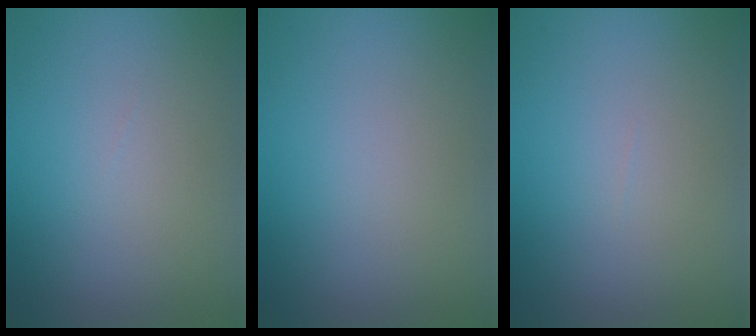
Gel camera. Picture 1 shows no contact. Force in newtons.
{"total": 0.0}
{"total": 0.0}